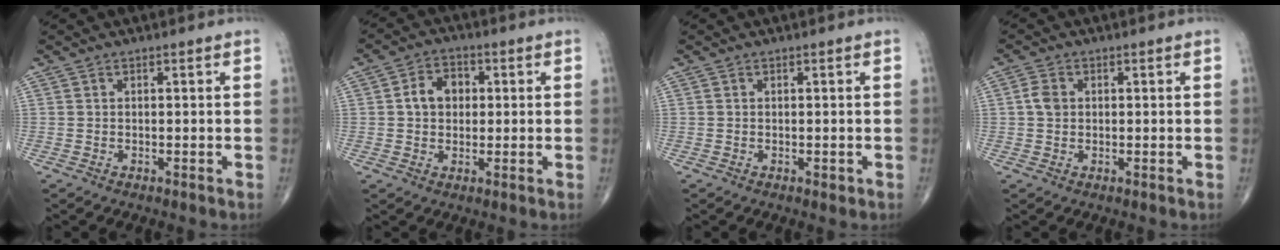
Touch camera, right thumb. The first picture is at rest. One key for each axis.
{"total": 6.1, "fx": 0.7, "fy": 4.7, "fz": 3.8, "tx": -0.048, "ty": 0.014, "tz": 0.006}
{"total": 0.5, "fx": -0.1, "fy": 0.3, "fz": 0.4, "tx": 0.000, "ty": 0.000, "tz": -0.002}
{"total": 2.7, "fx": 0.4, "fy": 2.1, "fz": 1.7, "tx": -0.030, "ty": 0.004, "tz": 0.004}